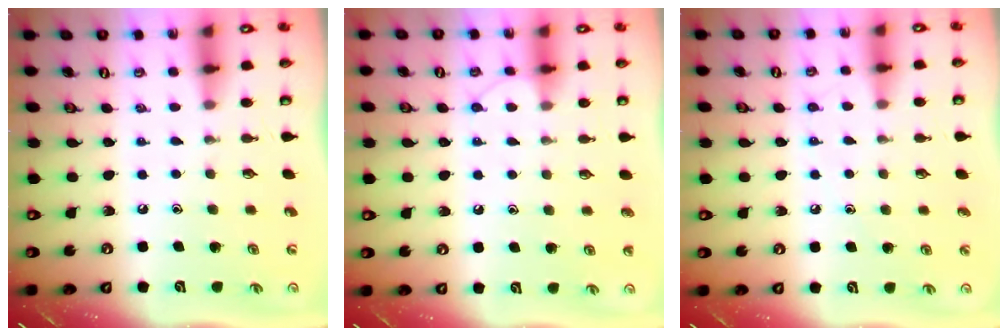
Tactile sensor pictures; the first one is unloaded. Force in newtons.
{"total": 6.5, "press": 6.4, "slide": 0.6}
{"total": 5.8, "press": 5.7, "slide": 0.7}